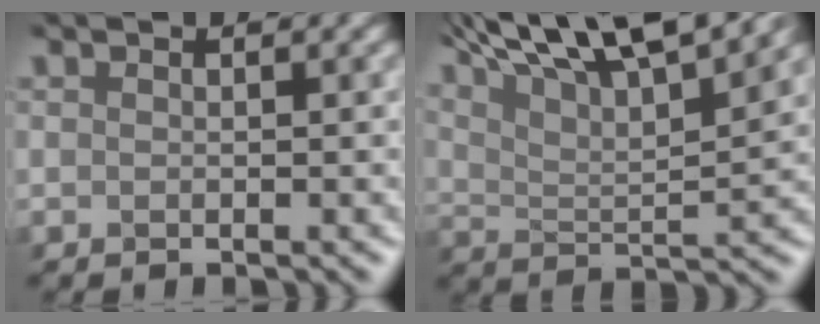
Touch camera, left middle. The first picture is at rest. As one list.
[{"total": 15.4, "force": [10.9, 4.6, 9.9], "torque": [-0.199, 0.046, 0.165]}]